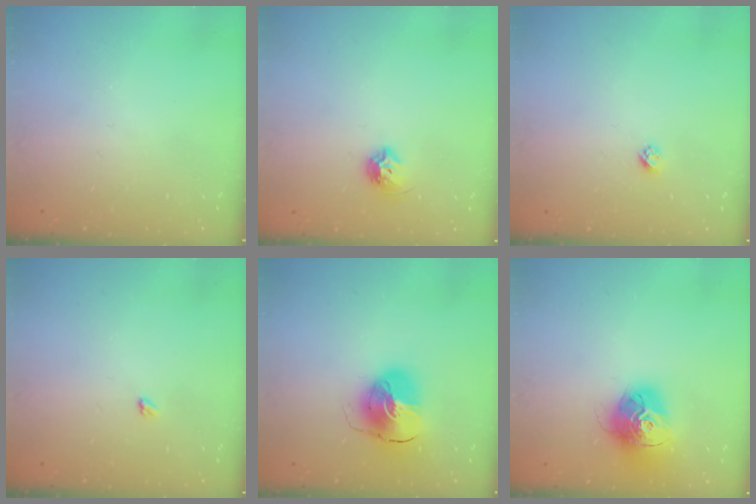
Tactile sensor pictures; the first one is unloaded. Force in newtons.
{"total": 7.0, "press": 7.0, "slide": 0.8}
{"total": 2.4, "press": 2.4, "slide": 0.2}
{"total": 2.4, "press": 2.4, "slide": 0.4}
{"total": 10.6, "press": 10.5, "slide": 1.7}
{"total": 16.1, "press": 16.0, "slide": 1.5}